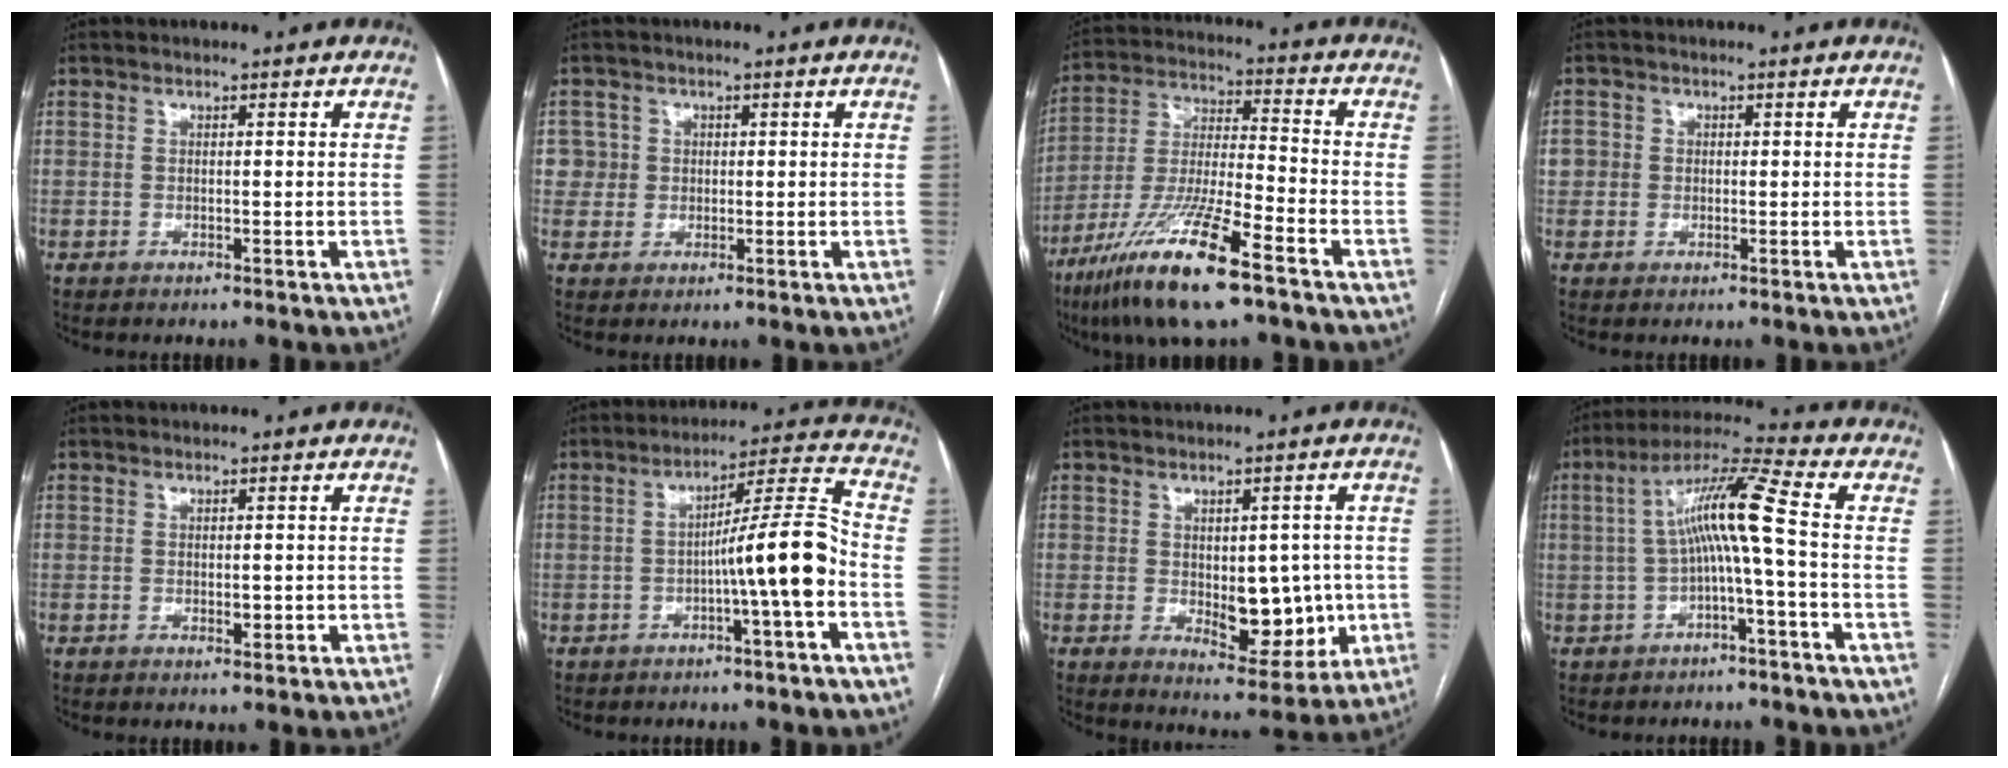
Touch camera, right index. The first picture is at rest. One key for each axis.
{"total": 3.2, "fx": 0.7, "fy": 3.1, "fz": -0.4, "tx": 0.027, "ty": 0.010, "tz": 0.008}
{"total": 16.8, "fx": -10.2, "fy": 1.4, "fz": 13.2, "tx": -0.284, "ty": -0.041, "tz": -0.191}
{"total": 3.1, "fx": 0.2, "fy": 3.1, "fz": 0.6, "tx": -0.006, "ty": 0.012, "tz": 0.006}
{"total": 1.2, "fx": -0.2, "fy": 0.7, "fz": 0.9, "tx": -0.014, "ty": -0.001, "tz": 0.000}
{"total": 10.2, "fx": -3.0, "fy": -0.7, "fz": 9.7, "tx": -0.148, "ty": 0.022, "tz": -0.048}
{"total": 8.9, "fx": -0.9, "fy": 4.7, "fz": 7.6, "tx": -0.090, "ty": 0.005, "tz": 0.002}
{"total": 9.5, "fx": -0.7, "fy": -0.6, "fz": 9.5, "tx": -0.169, "ty": 0.034, "tz": -0.011}